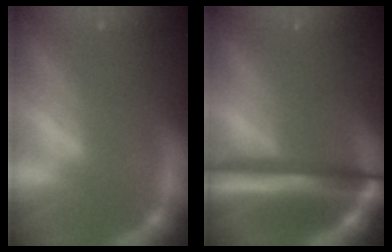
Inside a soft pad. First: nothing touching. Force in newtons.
{"total": 8.1}